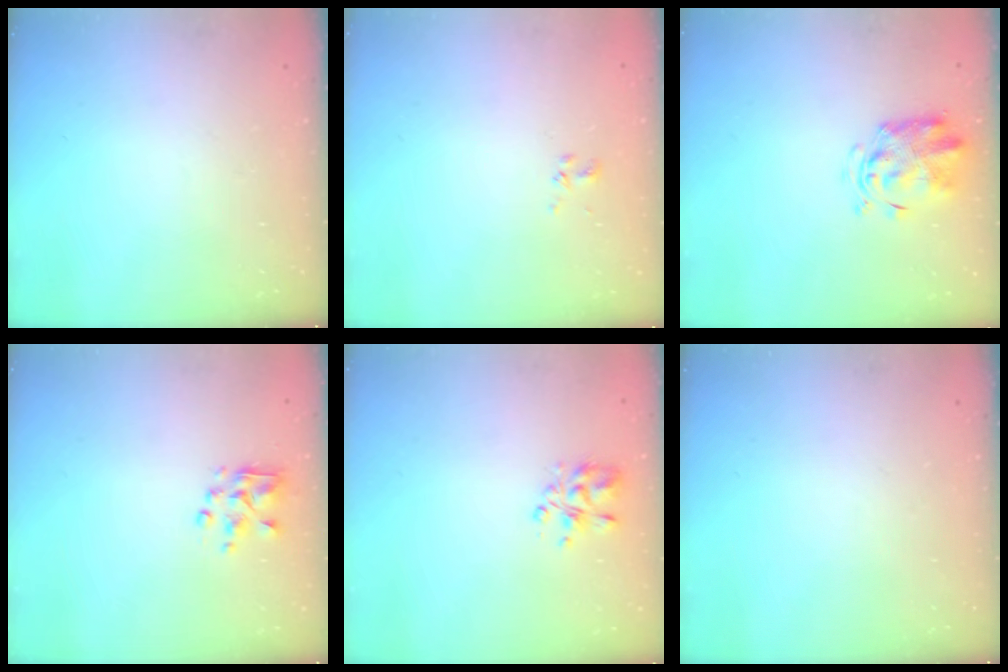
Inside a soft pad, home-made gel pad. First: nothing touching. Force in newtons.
{"total": 1.7, "press": 1.5, "slide": 0.8}
{"total": 2.9, "press": 2.9, "slide": 0.6}
{"total": 3.8, "press": 3.8, "slide": 0.6}
{"total": 4.7, "press": 4.6, "slide": 0.7}
{"total": 0.0}